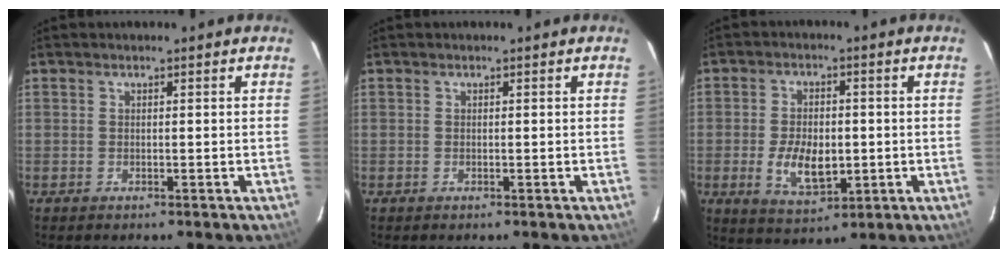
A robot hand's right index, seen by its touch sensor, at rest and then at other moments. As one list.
[{"total": 0.0}, {"total": 8.9, "force": [-1.7, 5.1, 7.1], "torque": [-0.141, -0.007, -0.021]}]